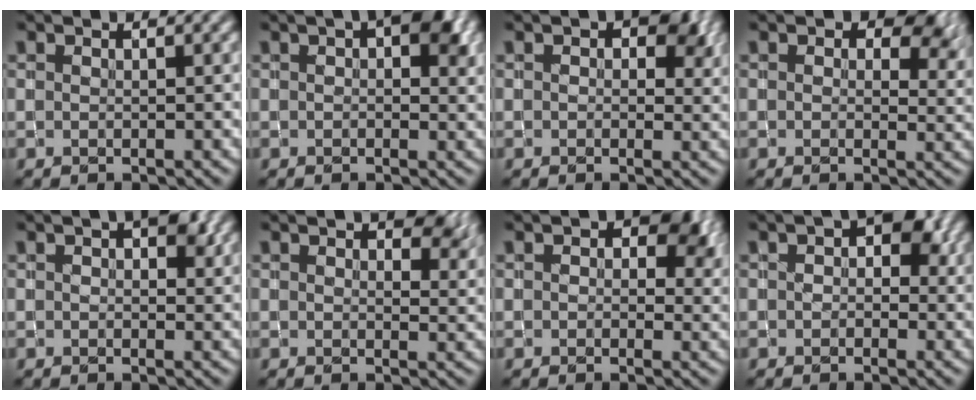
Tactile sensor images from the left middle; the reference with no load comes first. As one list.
[{"total": 5.0, "force": [1.7, 2.8, 3.8], "torque": [-0.037, 0.010, 0.016]}, {"total": 4.3, "force": [1.2, 2.9, 3.0], "torque": [-0.034, 0.000, 0.018]}, {"total": 5.3, "force": [2.0, 3.5, 3.4], "torque": [-0.045, -0.007, 0.027]}, {"total": 3.0, "force": [1.0, 1.8, 2.2], "torque": [-0.025, 0.004, 0.018]}, {"total": 3.8, "force": [2.1, 1.9, 2.5], "torque": [-0.031, -0.001, 0.033]}, {"total": 5.7, "force": [1.6, 3.8, 3.8], "torque": [-0.045, -0.002, 0.020]}, {"total": 4.2, "force": [0.9, 2.9, 3.0], "torque": [-0.027, 0.005, 0.006]}]